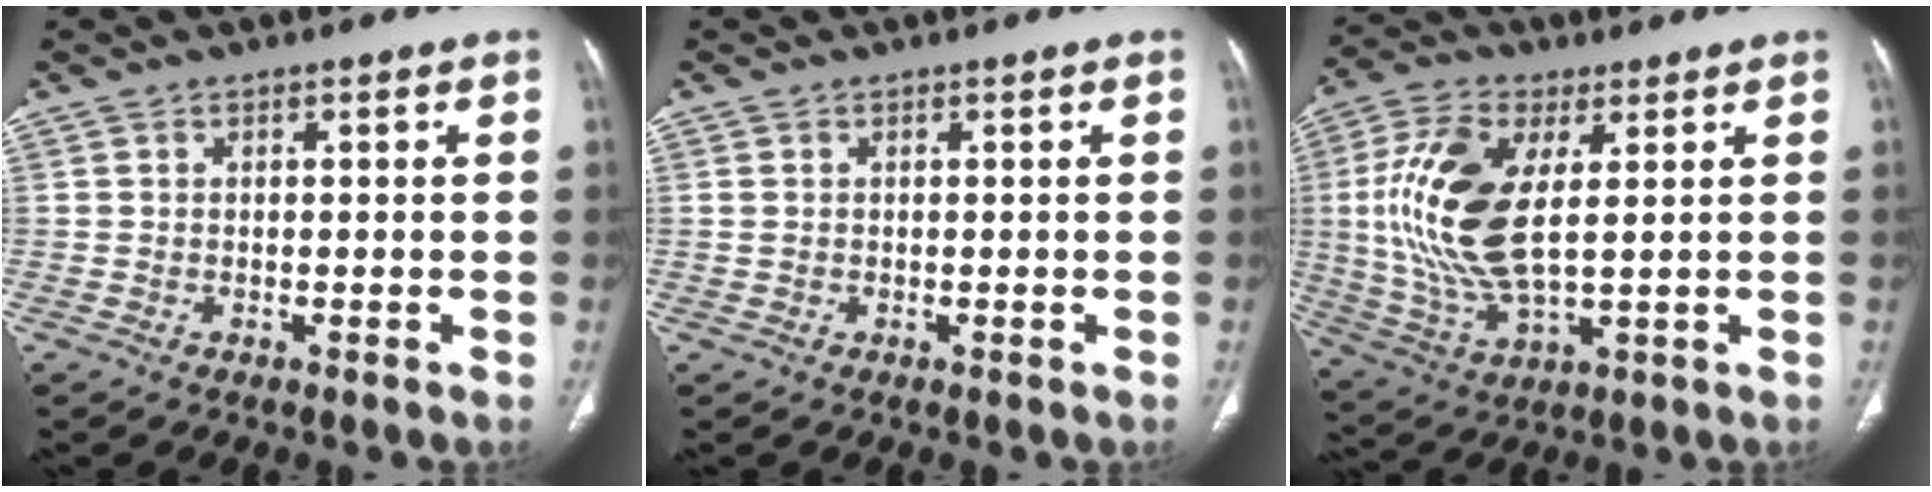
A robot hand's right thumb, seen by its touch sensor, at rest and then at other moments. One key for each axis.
{"total": 0.9, "fx": 0.2, "fy": 0.7, "fz": 0.5, "tx": -0.013, "ty": 0.003, "tz": 0.007}
{"total": 17.0, "fx": 2.8, "fy": 7.7, "fz": 14.9, "tx": -0.318, "ty": -0.010, "tz": 0.058}